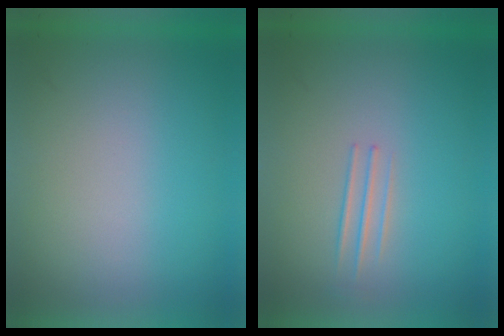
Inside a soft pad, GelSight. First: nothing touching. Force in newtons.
{"total": 1.4}